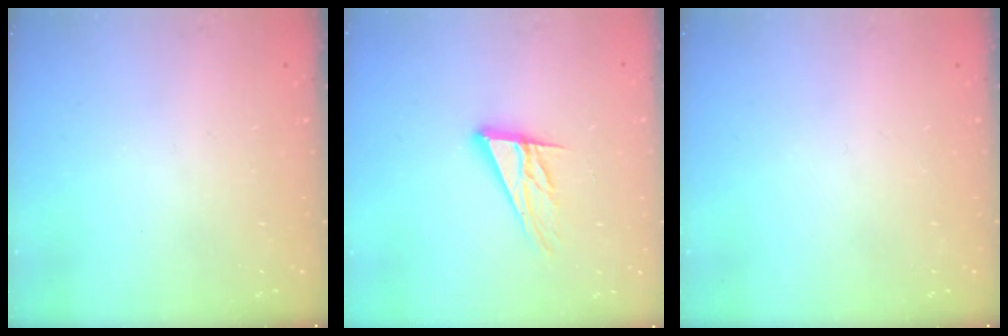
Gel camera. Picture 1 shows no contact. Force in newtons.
{"total": 12.4, "press": 12.2, "slide": 2.2}
{"total": 0.0}